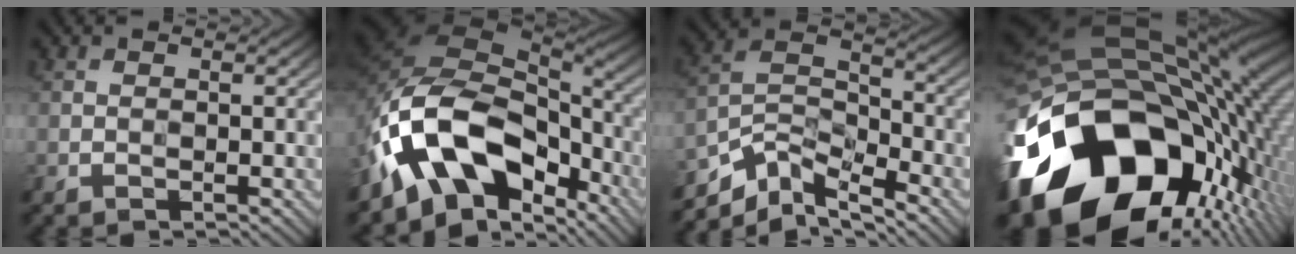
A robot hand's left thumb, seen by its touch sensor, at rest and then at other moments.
{"total": 15.0, "force": [-7.3, 9.2, 9.2], "torque": [-0.191, -0.010, -0.141]}
{"total": 7.4, "force": [-5.8, 2.4, 3.8], "torque": [-0.070, -0.002, -0.130]}
{"total": 21.4, "force": [-6.5, 15.3, 13.5], "torque": [-0.321, -0.059, -0.077]}